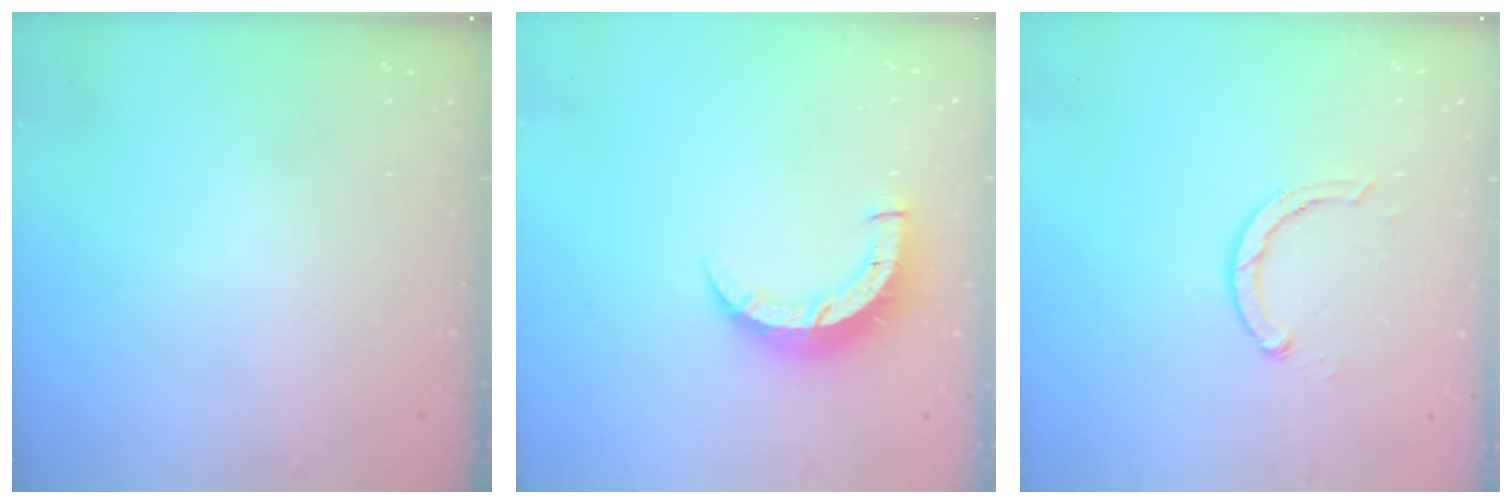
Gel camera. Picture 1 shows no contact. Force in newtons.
{"total": 7.9, "press": 7.8, "slide": 0.8}
{"total": 2.9, "press": 2.9, "slide": 0.4}